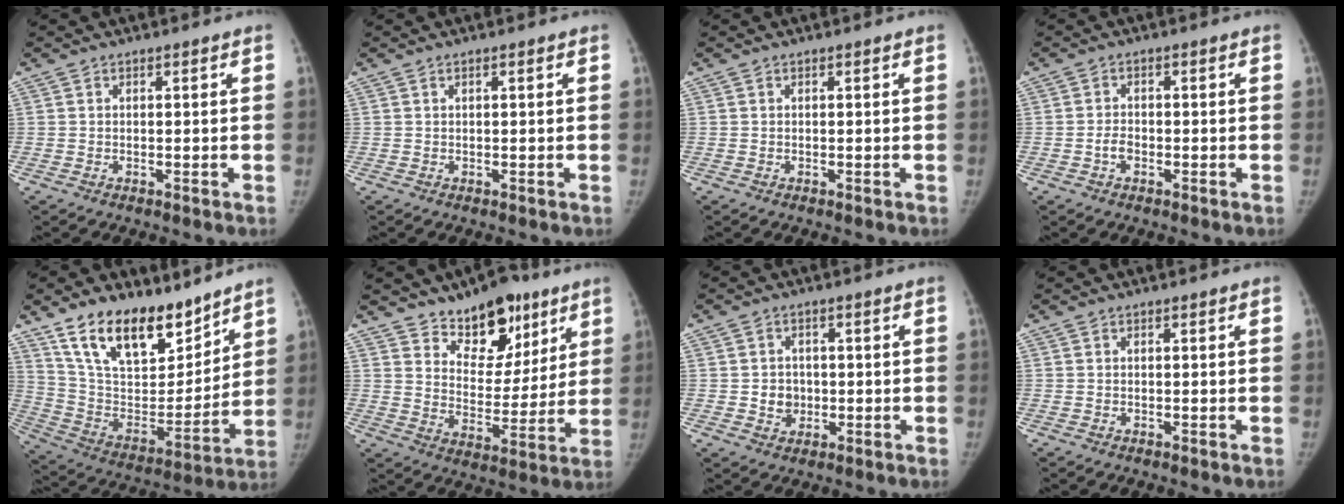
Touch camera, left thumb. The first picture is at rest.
{"total": 0.5, "force": [0.2, 0.0, 0.4], "torque": [-0.007, 0.001, 0.004]}
{"total": 0.0}
{"total": 2.2, "force": [-0.8, 1.5, 1.4], "torque": [-0.024, 0.009, -0.017]}
{"total": 21.3, "force": [15.0, 10.1, 11.2], "torque": [-0.153, -0.074, 0.270]}
{"total": 13.8, "force": [9.4, 7.7, 6.5], "torque": [-0.052, -0.062, 0.154]}
{"total": 4.0, "force": [-0.3, 3.6, 1.7], "torque": [-0.008, 0.004, -0.002]}
{"total": 0.0}